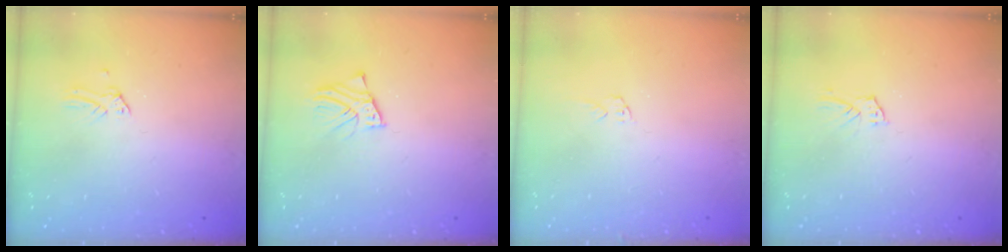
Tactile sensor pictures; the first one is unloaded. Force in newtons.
{"total": 3.0, "press": 2.9, "slide": 0.3}
{"total": 4.0, "press": 4.0, "slide": 0.2}
{"total": 5.0, "press": 5.0, "slide": 0.6}